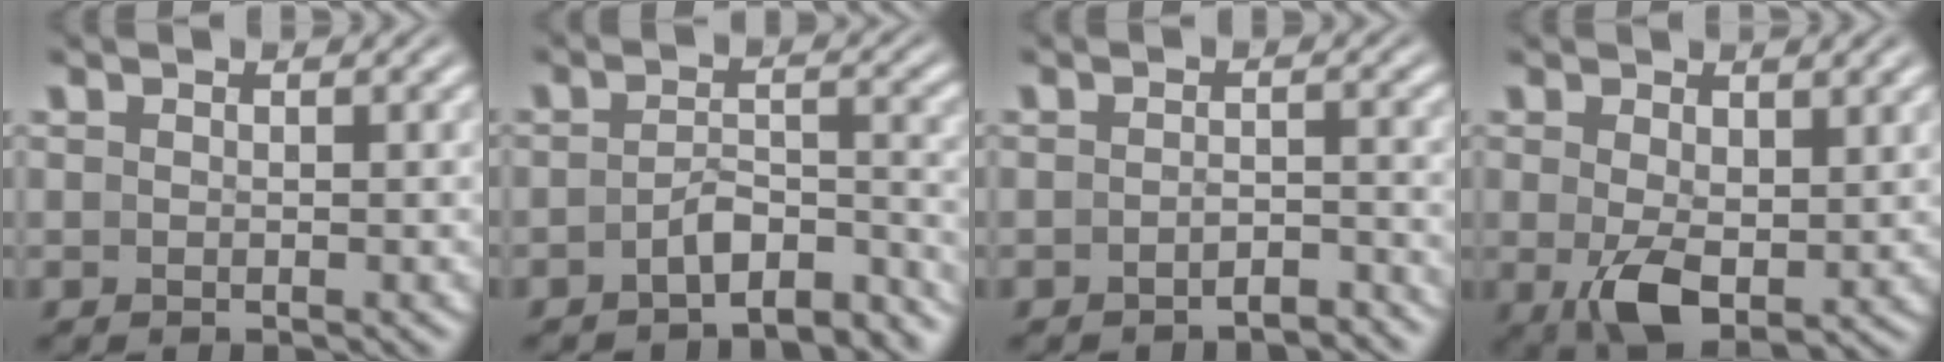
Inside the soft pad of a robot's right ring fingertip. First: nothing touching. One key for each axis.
{"total": 6.1, "fx": -5.6, "fy": 1.7, "fz": 1.9, "tx": -0.019, "ty": -0.017, "tz": -0.082}
{"total": 2.7, "fx": -2.6, "fy": 0.1, "fz": 0.5, "tx": -0.005, "ty": -0.004, "tz": -0.045}
{"total": 4.7, "fx": -1.4, "fy": 2.3, "fz": 3.8, "tx": -0.073, "ty": -0.034, "tz": -0.003}